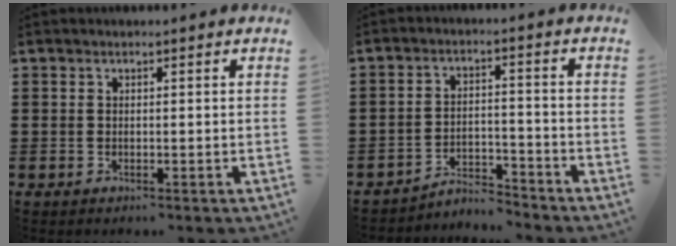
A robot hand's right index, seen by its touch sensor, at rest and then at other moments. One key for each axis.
{"total": 4.1, "fx": -4.1, "fy": 0.6, "fz": 0.7, "tx": -0.016, "ty": 0.009, "tz": -0.085}